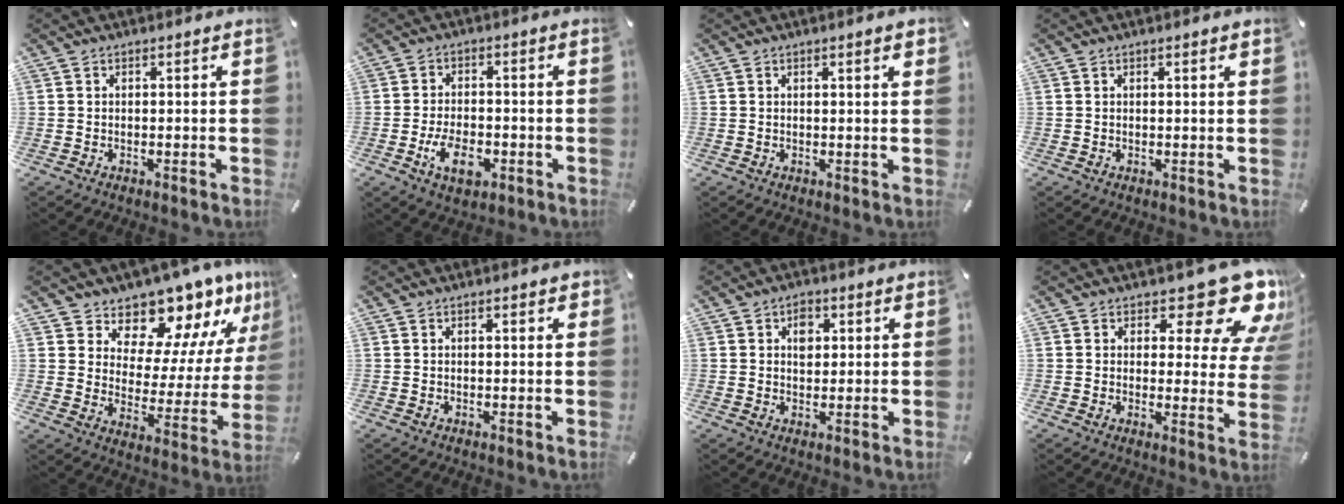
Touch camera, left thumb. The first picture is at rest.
{"total": 7.8, "force": [-3.1, 4.8, 5.3], "torque": [-0.106, 0.007, -0.058]}
{"total": 2.0, "force": [0.9, 0.3, 1.8], "torque": [-0.035, 0.003, 0.013]}
{"total": 0.9, "force": [0.4, 0.1, 0.8], "torque": [-0.016, 0.000, 0.007]}
{"total": 14.5, "force": [12.3, 6.8, 3.3], "torque": [-0.051, -0.124, 0.211]}
{"total": 1.3, "force": [0.5, 0.7, 0.9], "torque": [-0.011, 0.002, 0.006]}
{"total": 3.9, "force": [1.2, 2.9, 2.3], "torque": [-0.027, -0.003, 0.014]}
{"total": 17.2, "force": [9.7, 7.8, 11.9], "torque": [-0.138, -0.071, 0.157]}